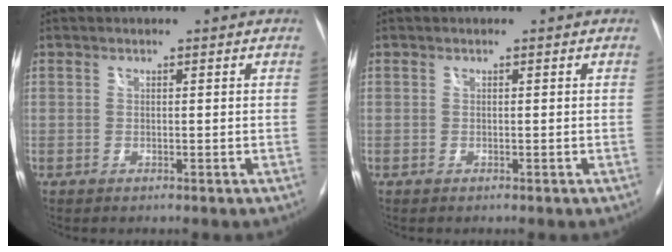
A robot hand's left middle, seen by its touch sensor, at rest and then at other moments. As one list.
[{"total": 0.0}]